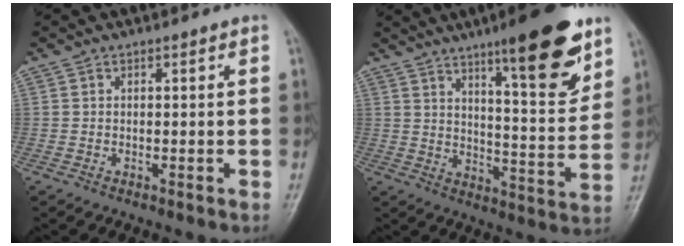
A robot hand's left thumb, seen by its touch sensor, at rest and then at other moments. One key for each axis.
{"total": 17.2, "fx": 10.6, "fy": 3.7, "fz": 13.0, "tx": -0.159, "ty": -0.063, "tz": 0.161}